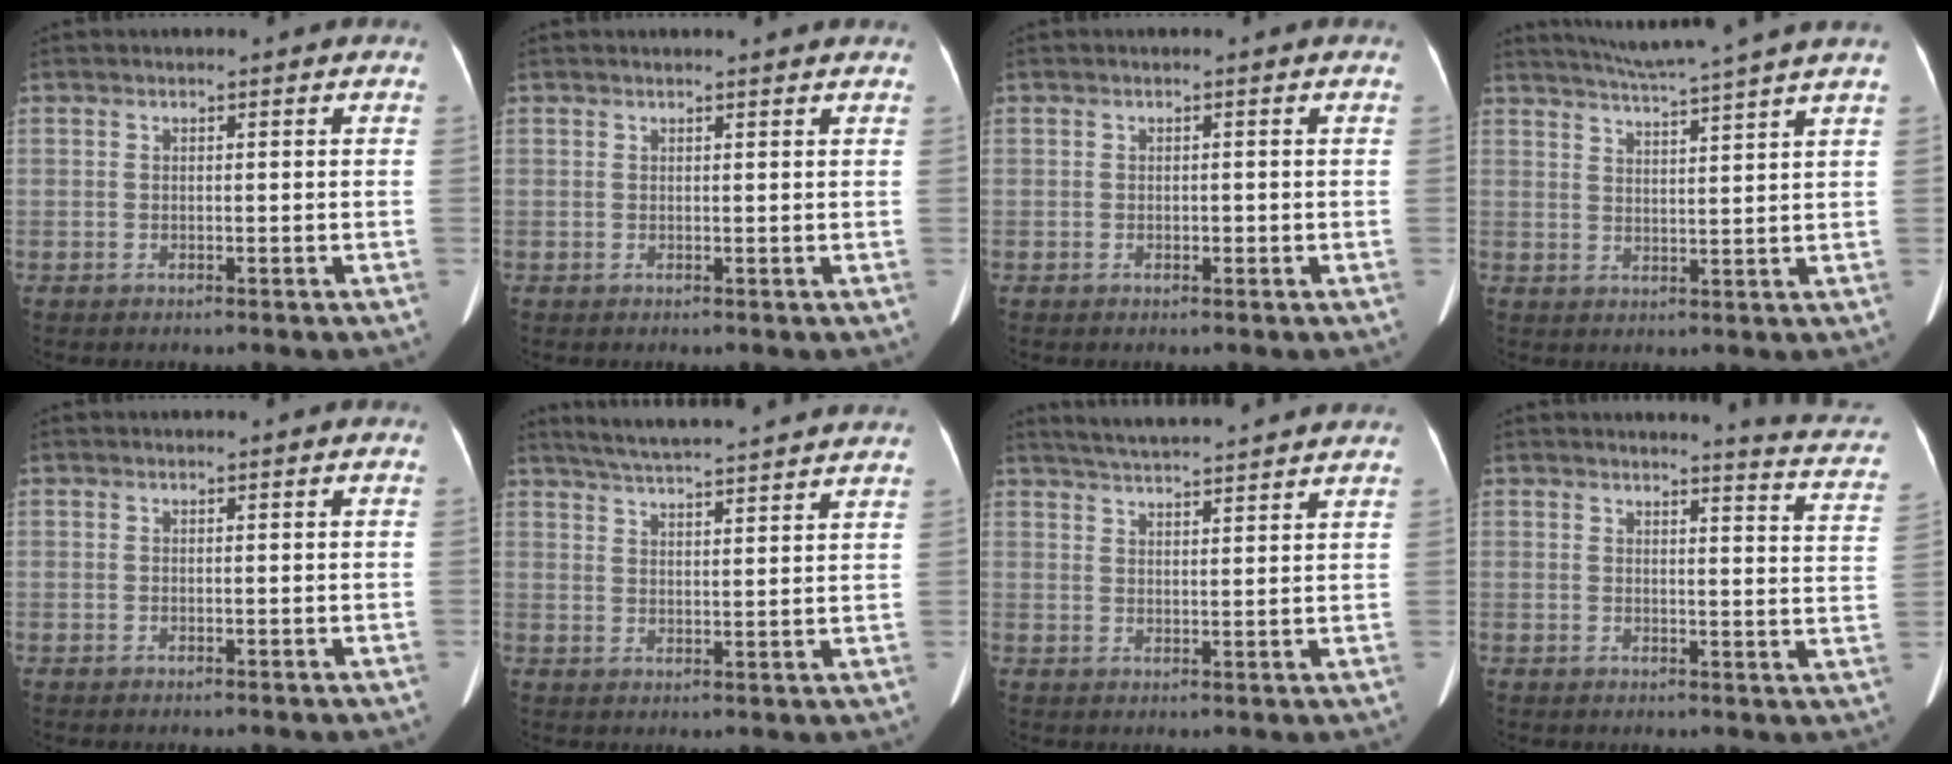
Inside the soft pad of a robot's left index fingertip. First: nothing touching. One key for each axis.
{"total": 2.7, "fx": 2.6, "fy": 0.0, "fz": 0.8, "tx": -0.013, "ty": 0.010, "tz": 0.026}
{"total": 0.5, "fx": -0.2, "fy": 0.3, "fz": 0.4, "tx": -0.006, "ty": 0.001, "tz": -0.003}
{"total": 11.1, "fx": 9.7, "fy": -2.1, "fz": 5.0, "tx": -0.088, "ty": -0.001, "tz": 0.135}
{"total": 0.0}
{"total": 18.2, "fx": 16.8, "fy": 0.4, "fz": 7.1, "tx": -0.118, "ty": 0.017, "tz": 0.226}
{"total": 13.0, "fx": 12.1, "fy": 0.4, "fz": 4.9, "tx": -0.087, "ty": 0.027, "tz": 0.166}
{"total": 9.4, "fx": 8.8, "fy": 0.0, "fz": 3.1, "tx": -0.029, "ty": -0.055, "tz": 0.073}